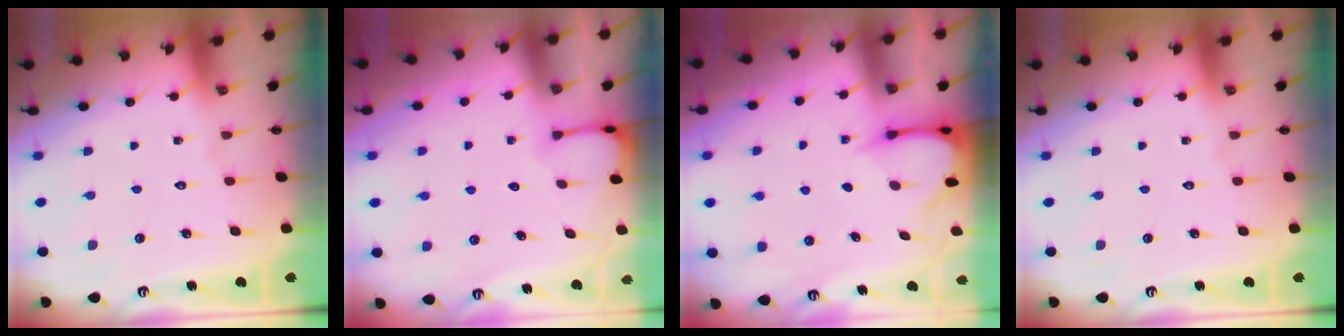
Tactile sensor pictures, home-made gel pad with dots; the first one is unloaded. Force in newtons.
{"total": 1.8, "press": 1.8, "slide": 0.2}
{"total": 3.6, "press": 3.6, "slide": 0.3}
{"total": 0.0}